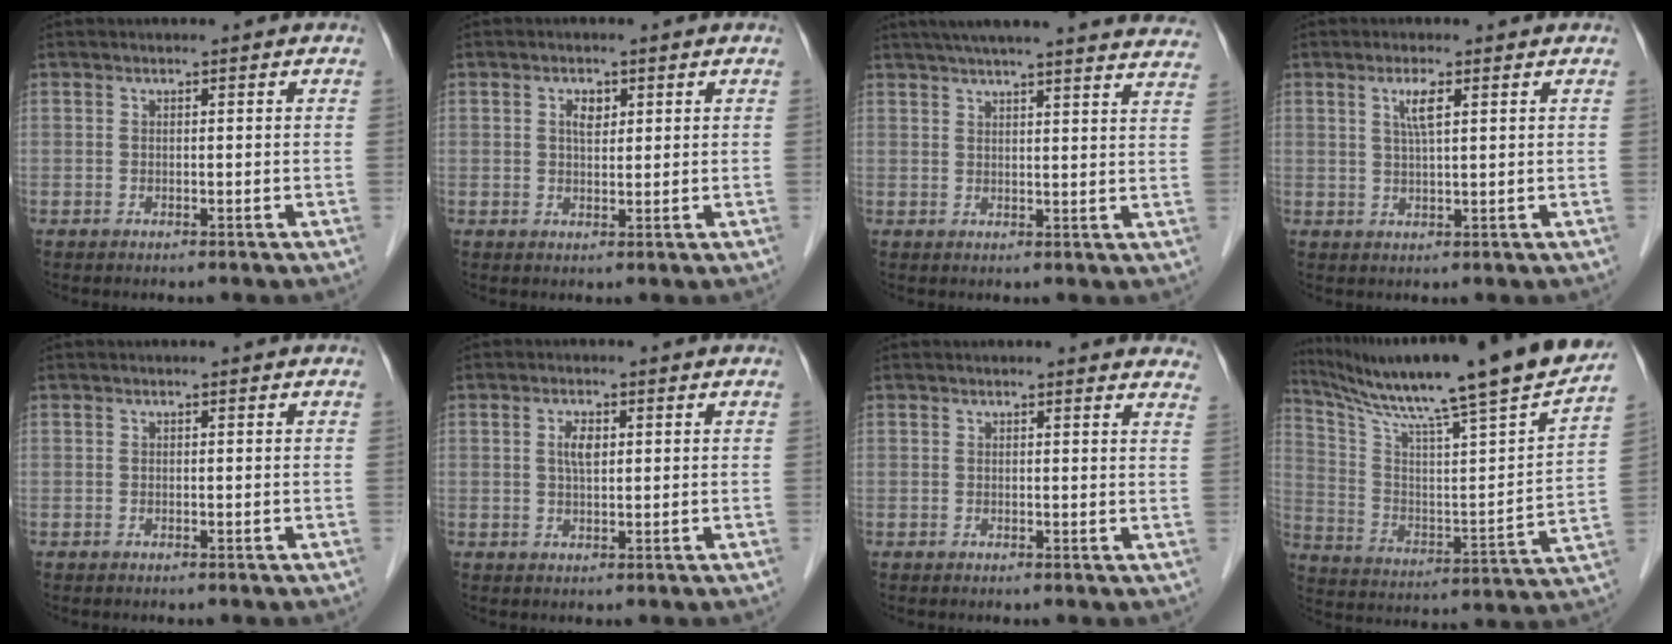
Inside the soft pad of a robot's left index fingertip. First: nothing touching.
{"total": 2.3, "force": [0.9, 1.3, 1.7], "torque": [-0.034, 0.004, 0.016]}
{"total": 26.5, "force": [24.0, 1.3, 11.0], "torque": [-0.169, -0.020, 0.287]}
{"total": 3.1, "force": [1.2, 0.2, 2.8], "torque": [-0.057, 0.002, 0.023]}
{"total": 0.0}
{"total": 2.6, "force": [0.6, 1.0, 2.3], "torque": [-0.048, 0.004, 0.013]}
{"total": 6.6, "force": [6.4, 1.1, 1.3], "torque": [0.012, -0.015, 0.037]}
{"total": 27.2, "force": [22.2, -0.2, 15.7], "torque": [-0.265, -0.042, 0.328]}